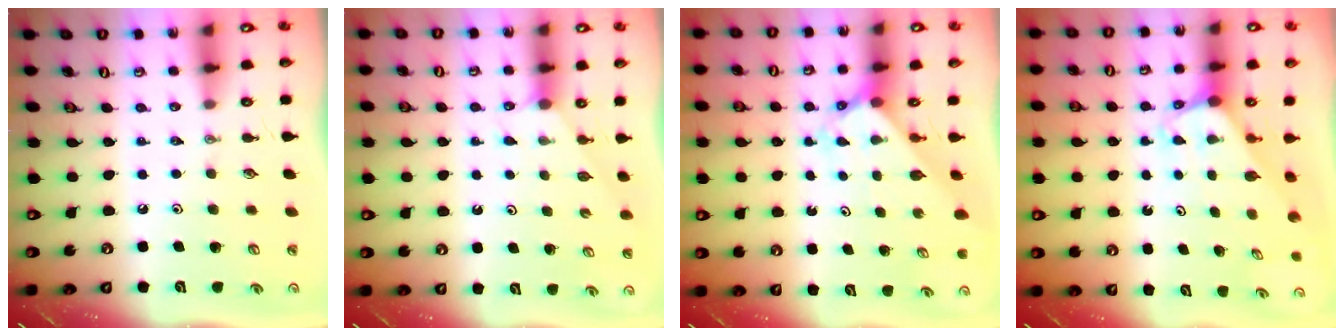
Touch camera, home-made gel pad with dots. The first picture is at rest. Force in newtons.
{"total": 3.4, "press": 3.4, "slide": 0.3}
{"total": 2.5, "press": 2.5, "slide": 0.2}
{"total": 2.1, "press": 2.1, "slide": 0.1}